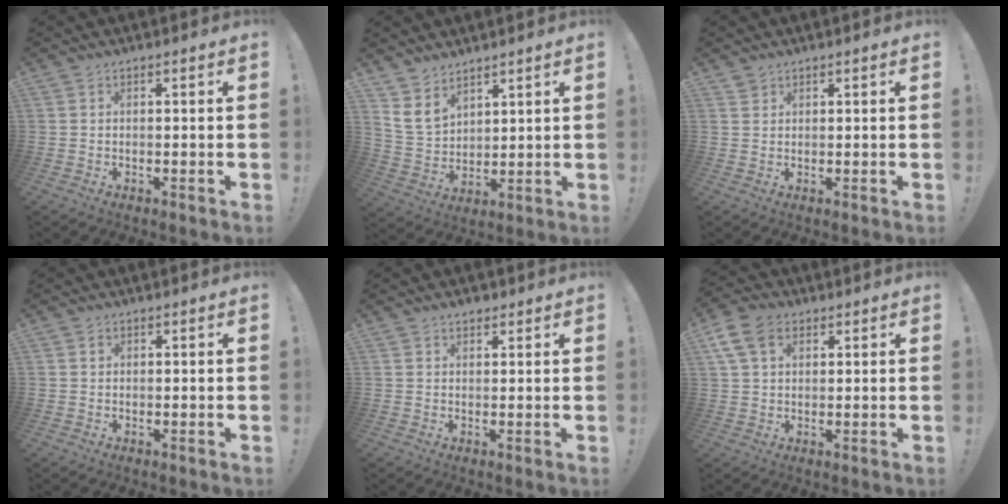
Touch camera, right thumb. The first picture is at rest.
{"total": 8.5, "force": [5.8, 5.5, 2.8], "torque": [-0.059, -0.036, 0.120]}
{"total": 1.4, "force": [1.2, 0.8, 0.2], "torque": [0.002, -0.005, 0.024]}
{"total": 0.7, "force": [0.3, 0.6, 0.1], "torque": [0.005, -0.001, 0.005]}
{"total": 2.0, "force": [1.4, 1.3, 0.6], "torque": [0.000, -0.005, 0.025]}
{"total": 9.5, "force": [3.9, 6.4, 5.9], "torque": [-0.117, 0.003, 0.079]}